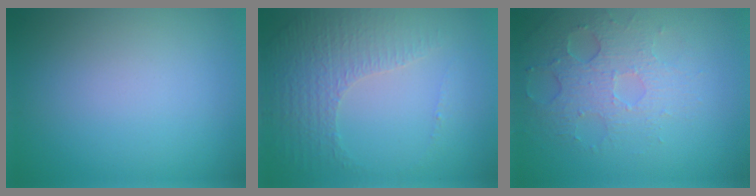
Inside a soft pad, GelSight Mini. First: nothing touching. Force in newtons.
{"total": 4.3, "press": 3.0, "slide": 3.1}
{"total": 3.6, "press": 3.3, "slide": 1.3}